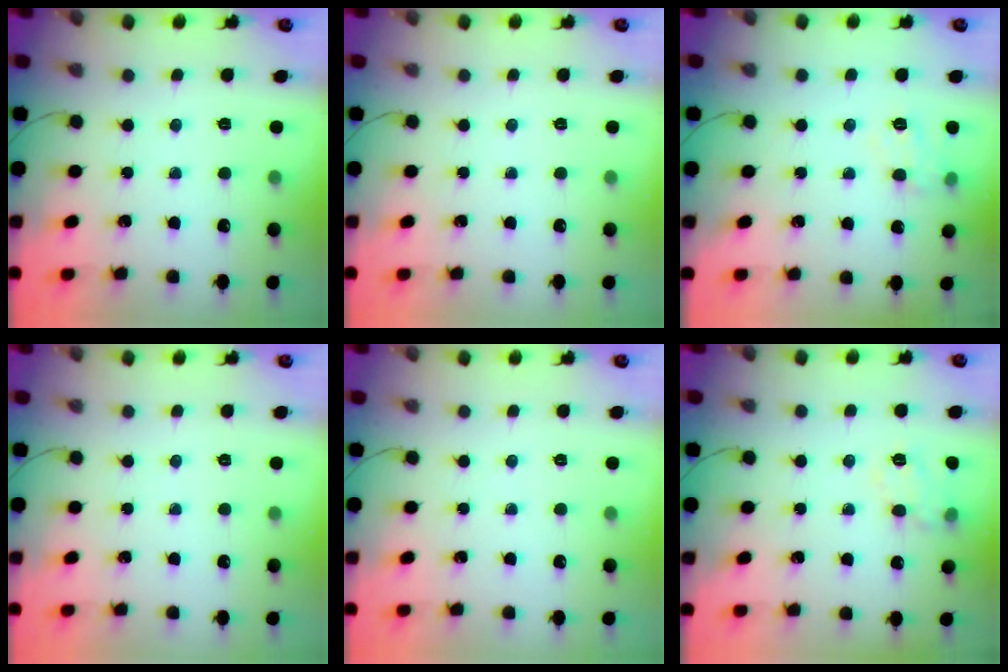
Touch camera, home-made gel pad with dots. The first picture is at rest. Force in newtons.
{"total": 0.0}
{"total": 8.5, "press": 8.5, "slide": 1.0}
{"total": 0.0}
{"total": 0.0}
{"total": 10.2, "press": 10.2, "slide": 0.7}